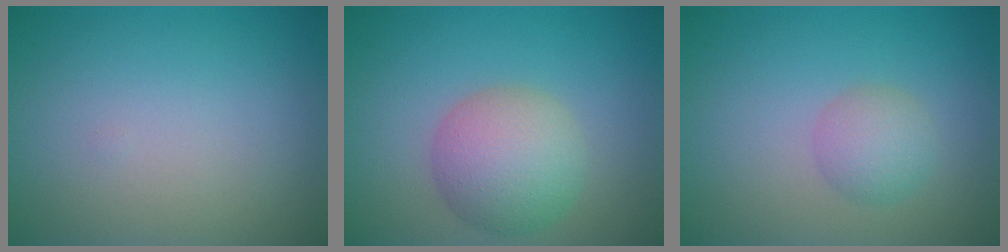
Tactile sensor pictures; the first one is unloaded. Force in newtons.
{"total": 5.5, "press": 5.5, "slide": 0.0}
{"total": 2.3, "press": 2.3, "slide": 0.0}